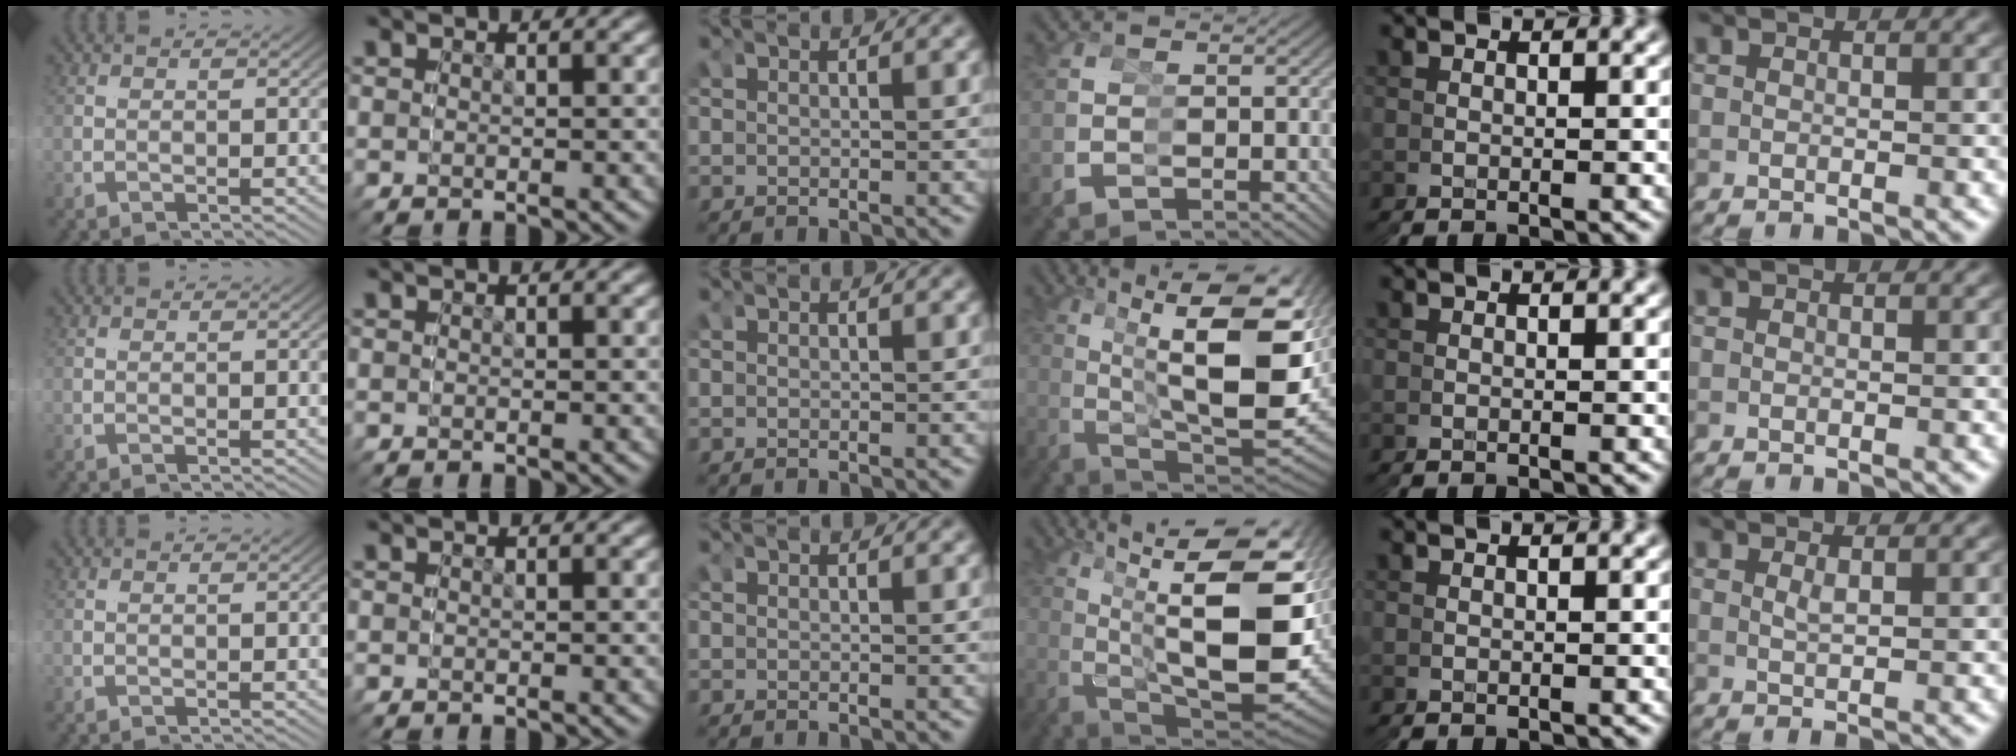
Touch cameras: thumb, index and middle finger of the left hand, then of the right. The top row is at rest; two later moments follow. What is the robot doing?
{"motion": "grasp_and_lifting", "object": "cubes"}